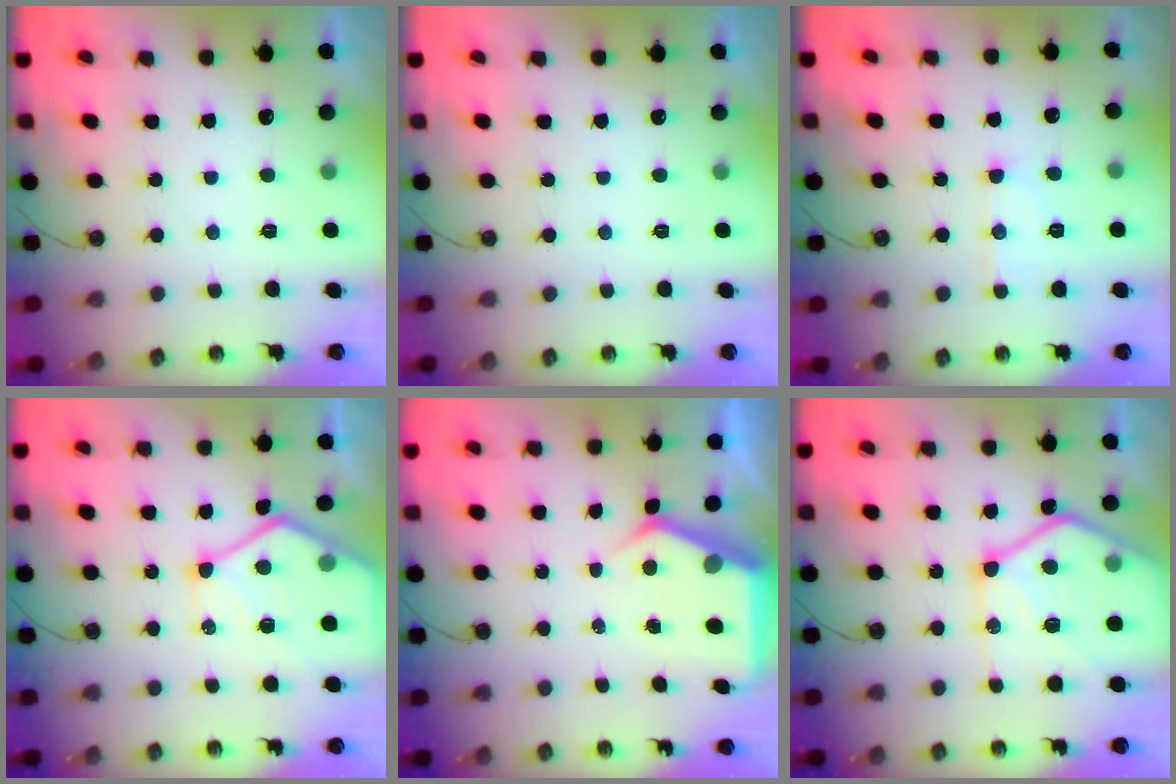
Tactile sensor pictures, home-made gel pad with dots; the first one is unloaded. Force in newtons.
{"total": 0.0}
{"total": 7.9, "press": 7.9, "slide": 0.7}
{"total": 15.7, "press": 15.7, "slide": 1.6}
{"total": 5.6, "press": 5.6, "slide": 0.6}
{"total": 20.3, "press": 20.3, "slide": 1.7}